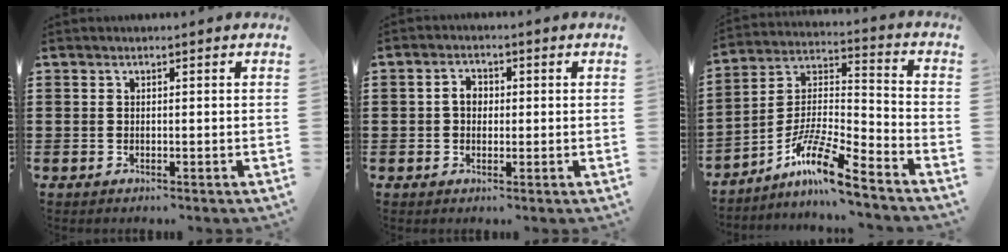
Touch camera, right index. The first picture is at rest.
{"total": 2.7, "force": [0.1, 2.0, 1.9], "torque": [-0.040, 0.009, -0.001]}
{"total": 10.9, "force": [-8.4, 1.1, 6.8], "torque": [-0.144, 0.003, -0.170]}